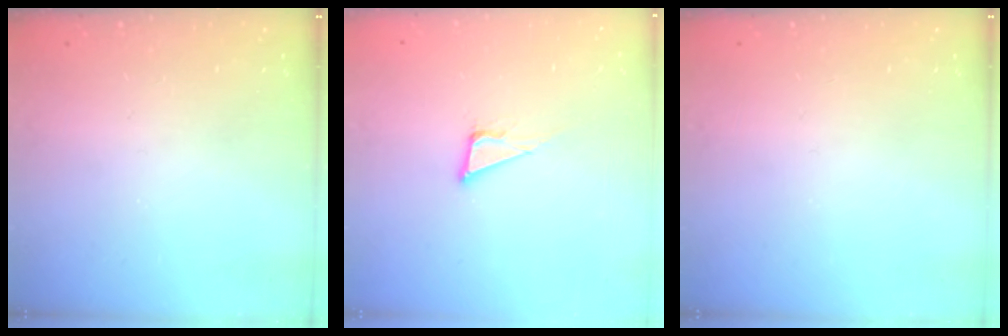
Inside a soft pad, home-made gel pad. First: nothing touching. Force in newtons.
{"total": 7.0, "press": 6.4, "slide": 2.8}
{"total": 0.0}